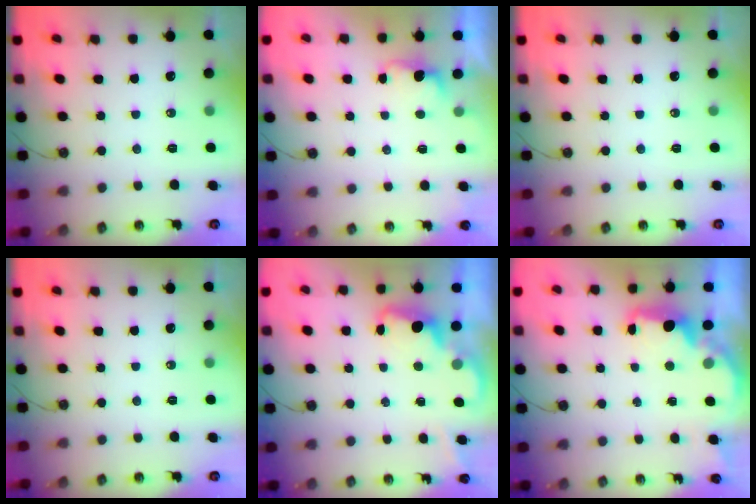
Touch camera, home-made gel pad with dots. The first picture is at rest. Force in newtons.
{"total": 2.1, "press": 2.0, "slide": 0.9}
{"total": 0.0}
{"total": 0.0}
{"total": 2.1, "press": 2.0, "slide": 0.6}
{"total": 2.4, "press": 2.3, "slide": 0.9}